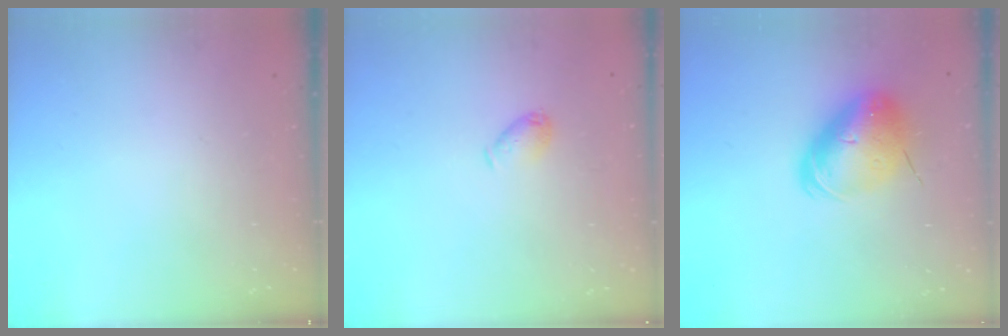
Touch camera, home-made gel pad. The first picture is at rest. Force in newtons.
{"total": 6.0, "press": 5.9, "slide": 1.2}
{"total": 13.3, "press": 13.0, "slide": 2.5}